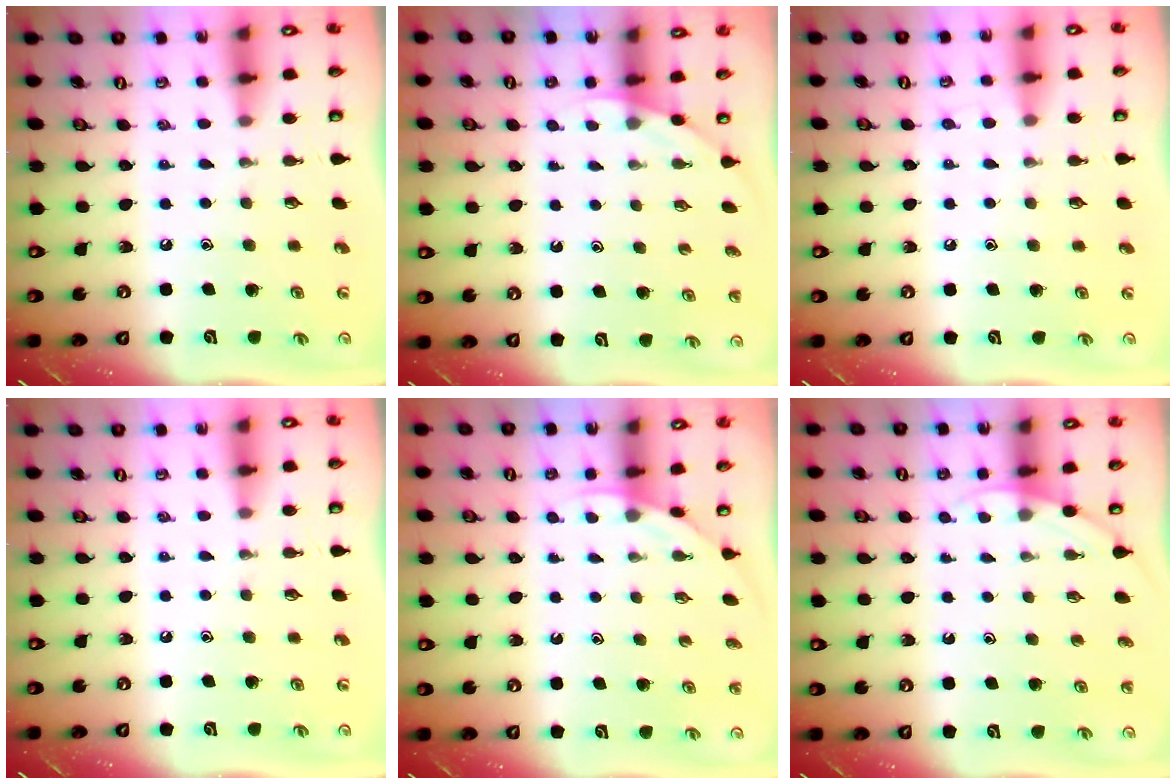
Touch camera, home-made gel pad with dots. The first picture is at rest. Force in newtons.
{"total": 2.6, "press": 2.6, "slide": 0.1}
{"total": 4.0, "press": 4.0, "slide": 0.5}
{"total": 0.0}
{"total": 1.9, "press": 1.9, "slide": 0.1}
{"total": 2.5, "press": 2.5, "slide": 0.1}